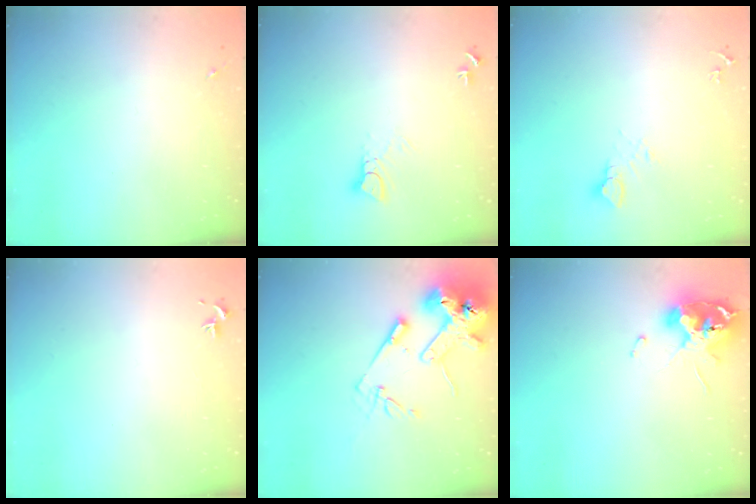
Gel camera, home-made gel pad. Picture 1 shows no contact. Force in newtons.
{"total": 4.7, "press": 4.7, "slide": 0.2}
{"total": 6.0, "press": 6.0, "slide": 0.5}
{"total": 0.7, "press": 0.6, "slide": 0.5}
{"total": 16.8, "press": 16.7, "slide": 1.9}
{"total": 11.2, "press": 11.2, "slide": 1.3}